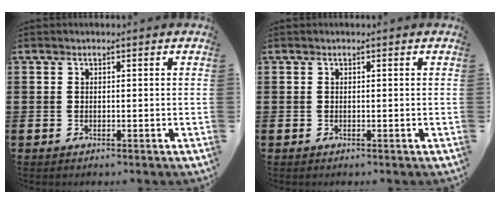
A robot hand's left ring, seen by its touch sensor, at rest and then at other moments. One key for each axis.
{"total": 0.0}